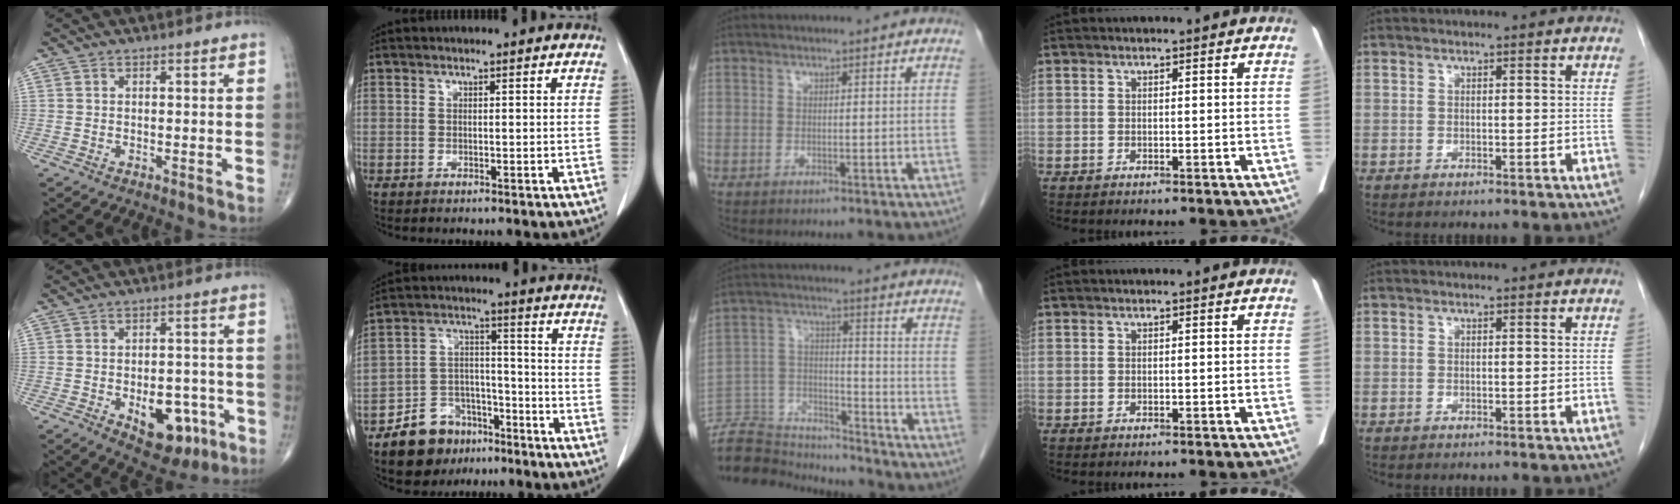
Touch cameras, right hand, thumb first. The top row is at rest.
{"thumb": {"total": 13.6, "force": [-5.2, 7.4, 10.2], "torque": [-0.108, 0.026, -0.061]}, "index": {"total": 10.3, "force": [-7.2, 6.6, 3.1], "torque": [-0.055, 0.028, -0.119]}, "middle": {"total": 13.2, "force": [-13.0, 2.0, 1.3], "torque": [-0.021, 0.027, -0.223]}}